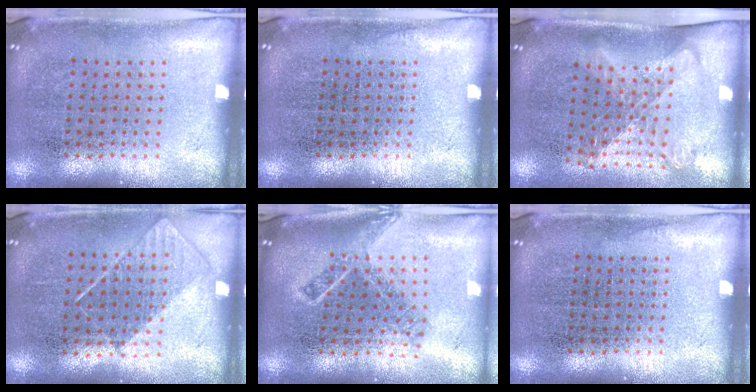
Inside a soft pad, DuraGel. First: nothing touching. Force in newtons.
{"total": 0.0}
{"total": 1.7, "press": 1.4, "slide": 1.1}
{"total": 0.8, "press": 0.7, "slide": 0.4}
{"total": 1.9, "press": 1.3, "slide": 1.4}
{"total": 0.0}